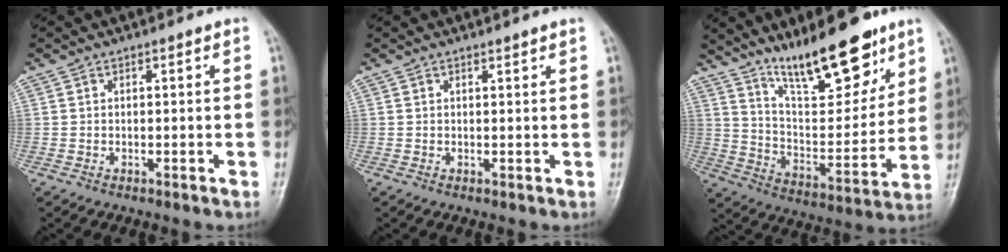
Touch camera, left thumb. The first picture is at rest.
{"total": 0.7, "force": [0.6, -0.1, 0.2], "torque": [0.000, -0.006, 0.013]}
{"total": 18.9, "force": [13.5, 5.7, 11.9], "torque": [-0.141, -0.085, 0.233]}